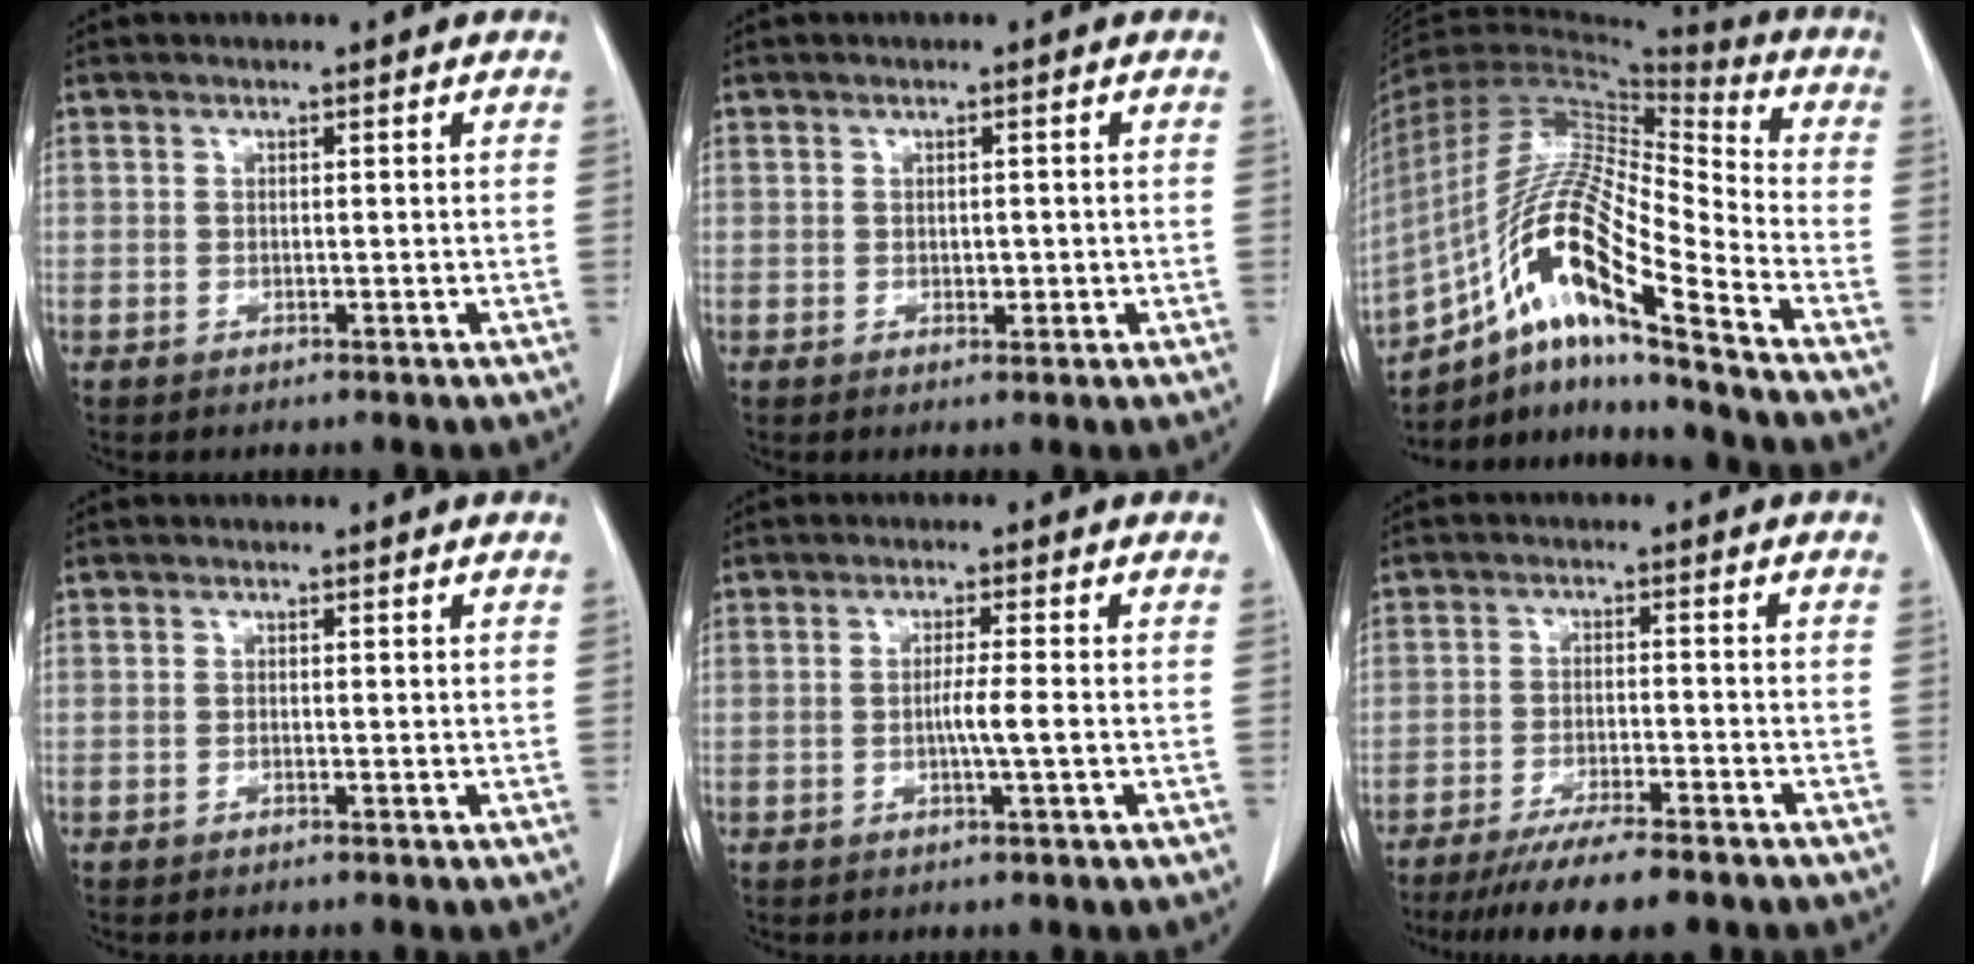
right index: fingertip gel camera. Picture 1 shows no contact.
{"total": 1.5, "force": [-0.1, 1.0, 1.1], "torque": [-0.014, 0.000, 0.001]}
{"total": 17.7, "force": [-10.1, 1.6, 14.4], "torque": [-0.287, 0.003, -0.179]}
{"total": 0.0}
{"total": 3.0, "force": [-0.7, -0.5, 2.9], "torque": [-0.051, -0.002, -0.012]}
{"total": 10.7, "force": [-8.7, 0.8, 6.1], "torque": [-0.088, -0.022, -0.135]}